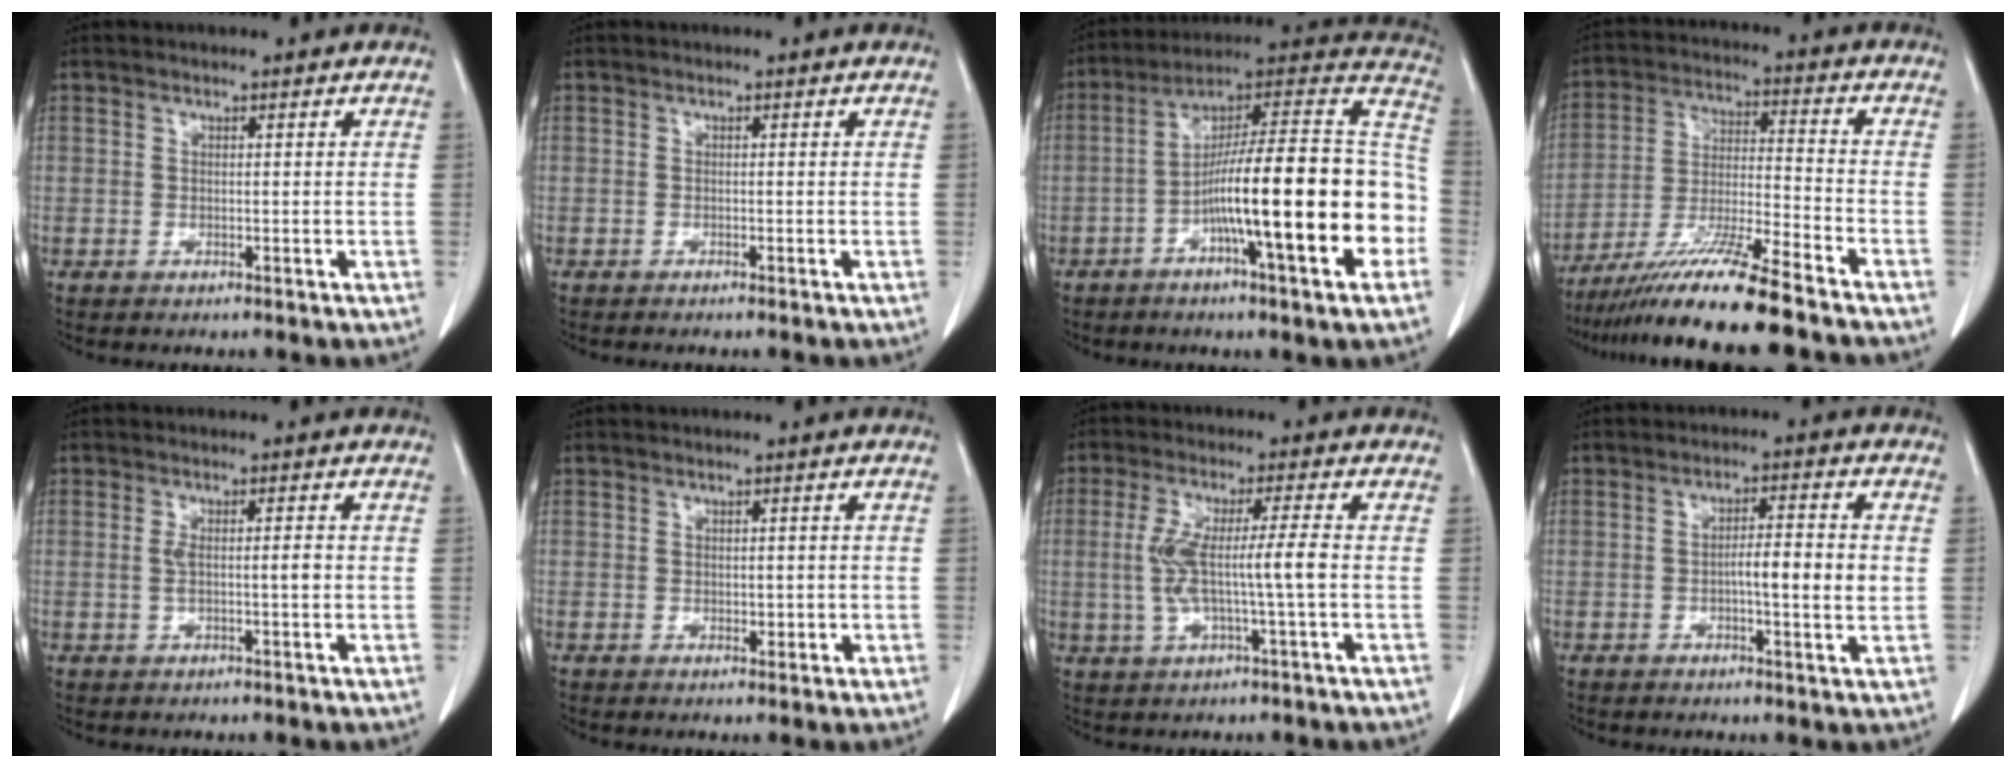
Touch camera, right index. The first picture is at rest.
{"total": 0.9, "force": [-0.7, -0.2, 0.4], "torque": [-0.008, 0.001, -0.010]}
{"total": 23.2, "force": [-6.1, 1.6, 22.4], "torque": [-0.284, 0.016, -0.096]}
{"total": 14.2, "force": [-11.3, -1.1, 8.6], "torque": [-0.158, -0.024, -0.199]}
{"total": 2.6, "force": [-0.1, 0.4, 2.6], "torque": [-0.048, 0.004, 0.002]}
{"total": 1.3, "force": [0.0, 0.8, 1.0], "torque": [-0.007, 0.001, 0.005]}
{"total": 7.7, "force": [-0.5, -0.2, 7.7], "torque": [-0.153, 0.010, -0.005]}
{"total": 6.1, "force": [-0.3, 0.5, 6.1], "torque": [-0.097, 0.003, -0.006]}